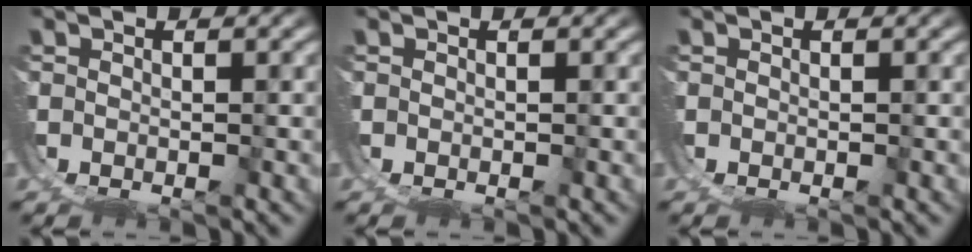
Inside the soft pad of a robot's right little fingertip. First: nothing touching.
{"total": 0.0}
{"total": 0.0}